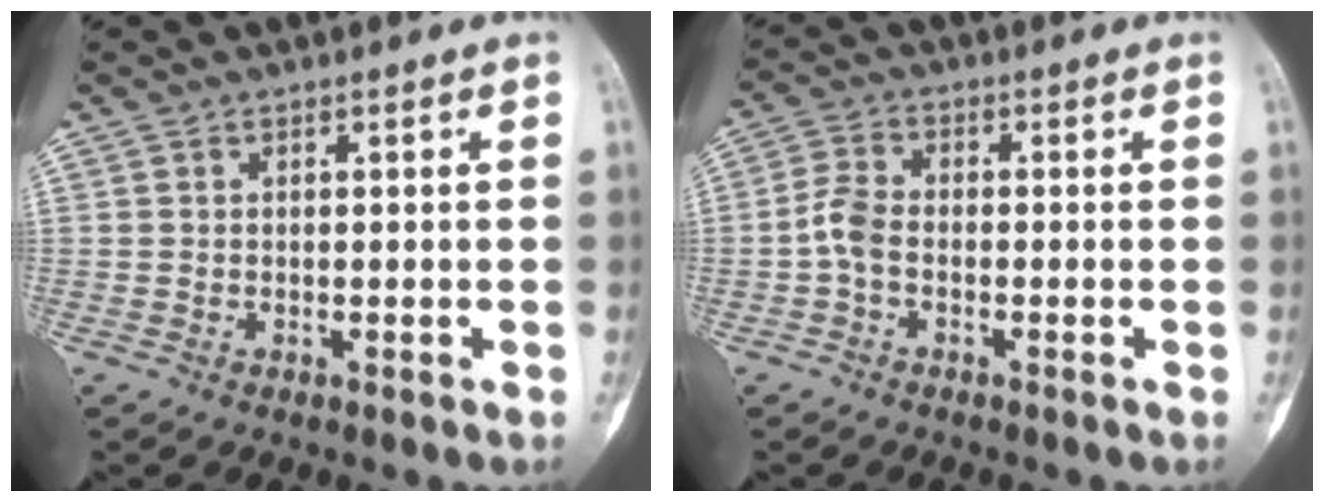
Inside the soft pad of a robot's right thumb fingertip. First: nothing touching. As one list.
[{"total": 4.2, "force": [-1.3, 2.4, 3.2], "torque": [-0.070, 0.015, -0.033]}]